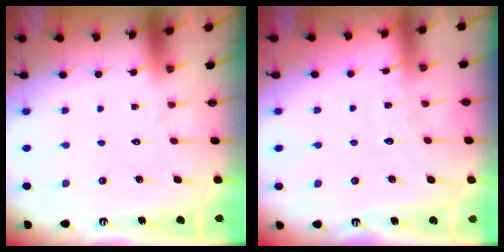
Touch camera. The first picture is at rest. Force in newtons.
{"total": 4.3, "press": 4.3, "slide": 0.0}